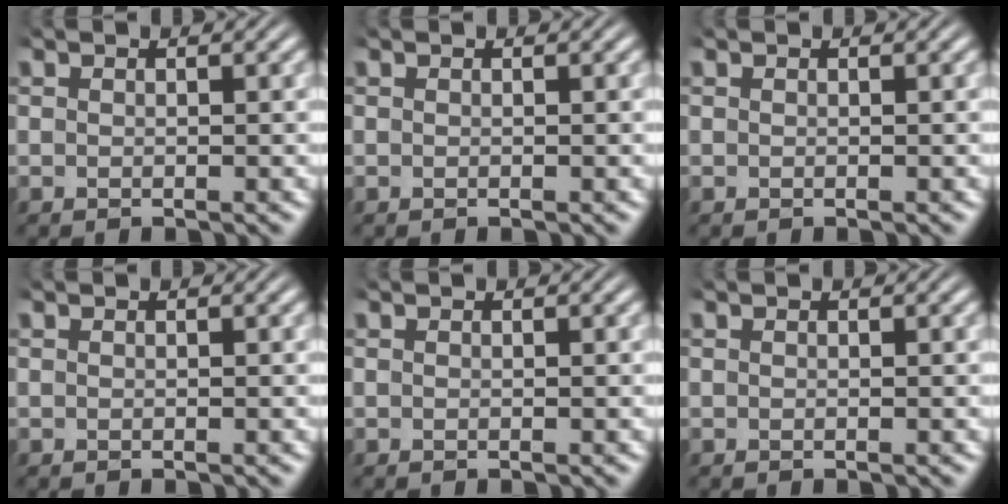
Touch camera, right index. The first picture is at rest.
{"total": 0.0}
{"total": 0.0}
{"total": 0.0}
{"total": 0.0}
{"total": 0.0}